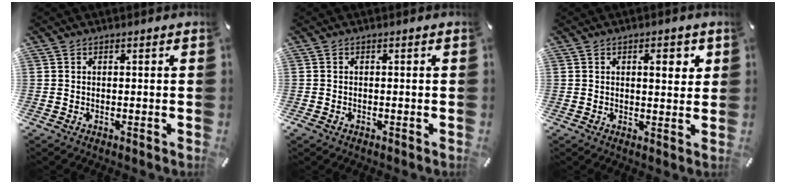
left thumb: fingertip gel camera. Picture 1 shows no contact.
{"total": 0.7, "force": [-0.3, 0.5, 0.4], "torque": [-0.005, 0.002, -0.007]}
{"total": 4.6, "force": [1.6, 2.2, 3.7], "torque": [-0.046, -0.004, 0.018]}